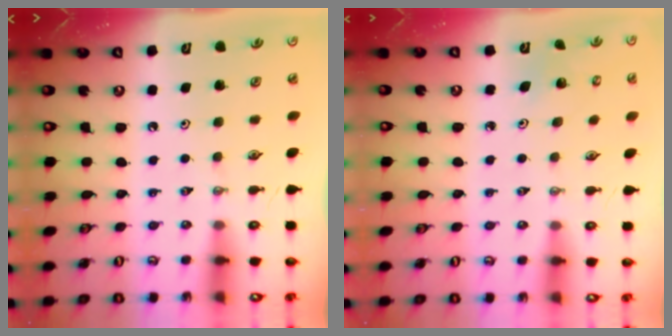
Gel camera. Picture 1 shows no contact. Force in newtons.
{"total": 2.2, "press": 2.2, "slide": 0.2}